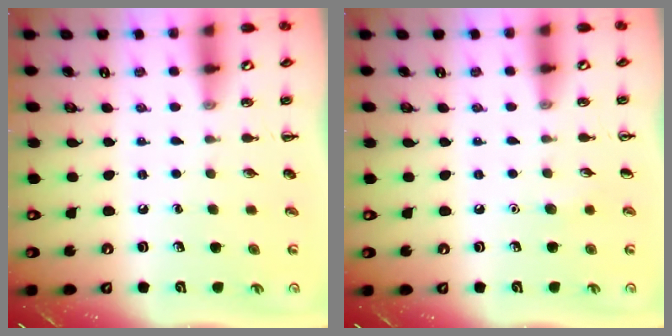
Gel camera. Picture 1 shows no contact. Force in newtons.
{"total": 3.7, "press": 3.5, "slide": 1.1}